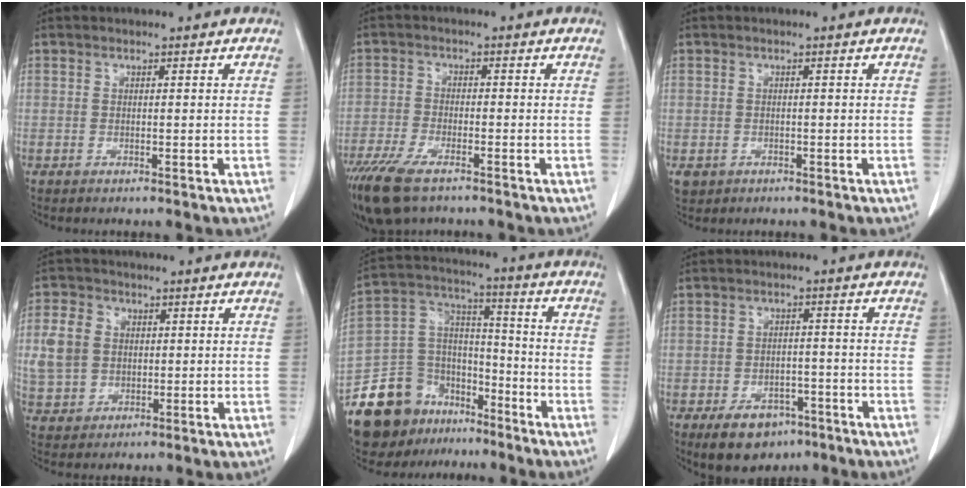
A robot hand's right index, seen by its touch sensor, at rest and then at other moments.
{"total": 9.2, "force": [-6.7, 3.0, 5.6], "torque": [-0.102, -0.019, -0.115]}
{"total": 2.2, "force": [-0.8, 2.0, 0.4], "torque": [-0.004, 0.003, -0.005]}
{"total": 8.4, "force": [1.3, 7.1, 4.2], "torque": [-0.108, 0.018, 0.032]}
{"total": 16.9, "force": [-12.0, 10.8, 5.2], "torque": [-0.103, 0.072, -0.202]}
{"total": 7.5, "force": [-4.8, 4.6, 3.6], "torque": [-0.059, 0.003, -0.066]}